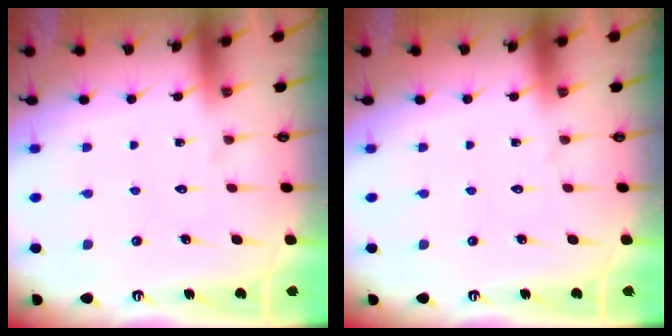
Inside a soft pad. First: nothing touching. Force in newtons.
{"total": 0.0}